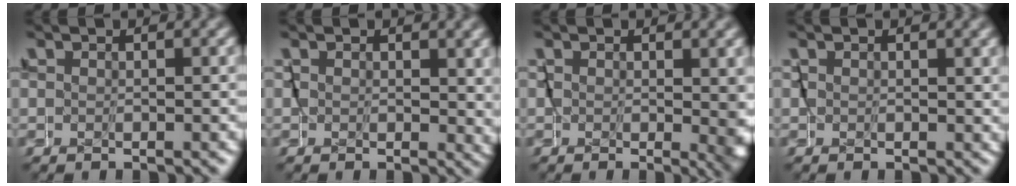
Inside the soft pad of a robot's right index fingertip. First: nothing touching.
{"total": 1.6, "force": [0.4, 1.1, 1.2], "torque": [-0.015, -0.007, 0.007]}
{"total": 2.8, "force": [0.0, 1.1, 2.6], "torque": [-0.024, -0.015, 0.006]}
{"total": 0.9, "force": [0.1, 0.7, 0.5], "torque": [-0.009, -0.004, 0.003]}